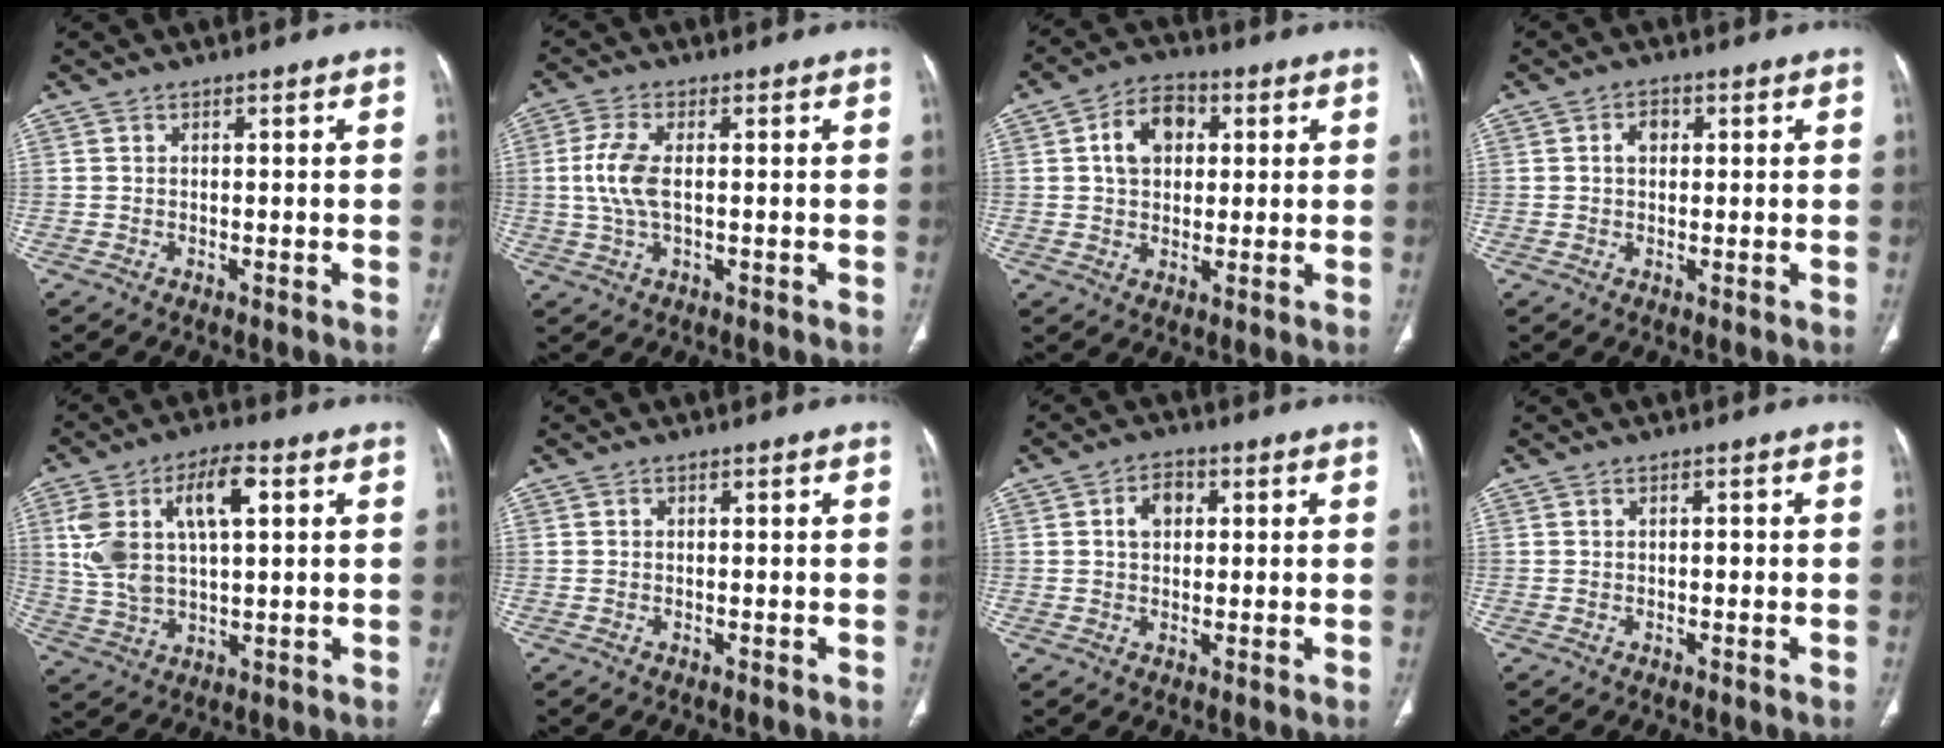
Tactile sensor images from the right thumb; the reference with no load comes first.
{"total": 6.5, "force": [0.1, 2.9, 5.9], "torque": [-0.146, 0.004, -0.001]}
{"total": 9.0, "force": [2.1, 6.5, 5.9], "torque": [-0.074, 0.008, 0.028]}
{"total": 2.8, "force": [0.6, 2.0, 1.8], "torque": [-0.020, 0.007, 0.007]}
{"total": 14.3, "force": [4.0, 6.9, 11.9], "torque": [-0.228, 0.011, 0.079]}
{"total": 0.0}
{"total": 4.6, "force": [1.1, 3.3, 3.0], "torque": [-0.039, 0.009, 0.015]}
{"total": 0.6, "force": [-0.1, 0.3, 0.5], "torque": [-0.003, 0.001, -0.004]}